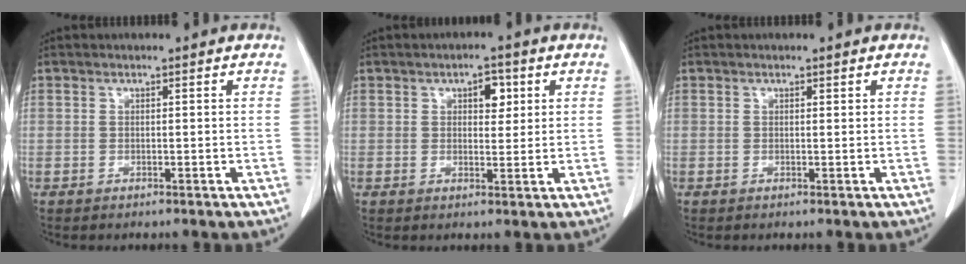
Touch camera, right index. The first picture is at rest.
{"total": 3.5, "force": [1.4, 1.9, 2.7], "torque": [-0.036, 0.005, 0.020]}
{"total": 0.0}